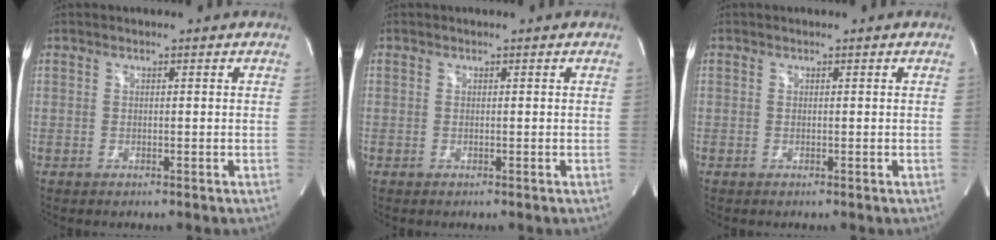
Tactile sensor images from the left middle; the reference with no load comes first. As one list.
[{"total": 0.0}, {"total": 0.0}]